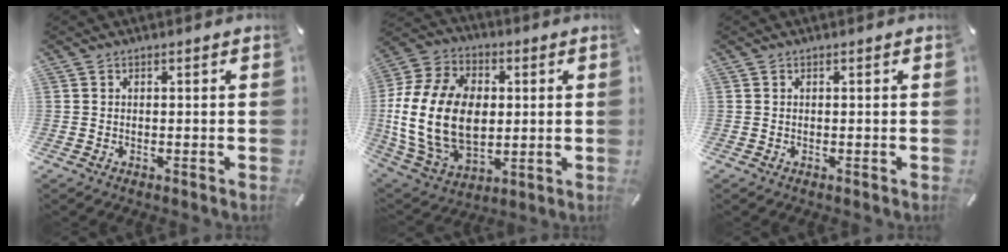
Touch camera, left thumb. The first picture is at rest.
{"total": 21.6, "force": [-0.2, 15.9, 14.6], "torque": [-0.316, 0.006, 0.001]}
{"total": 0.0}